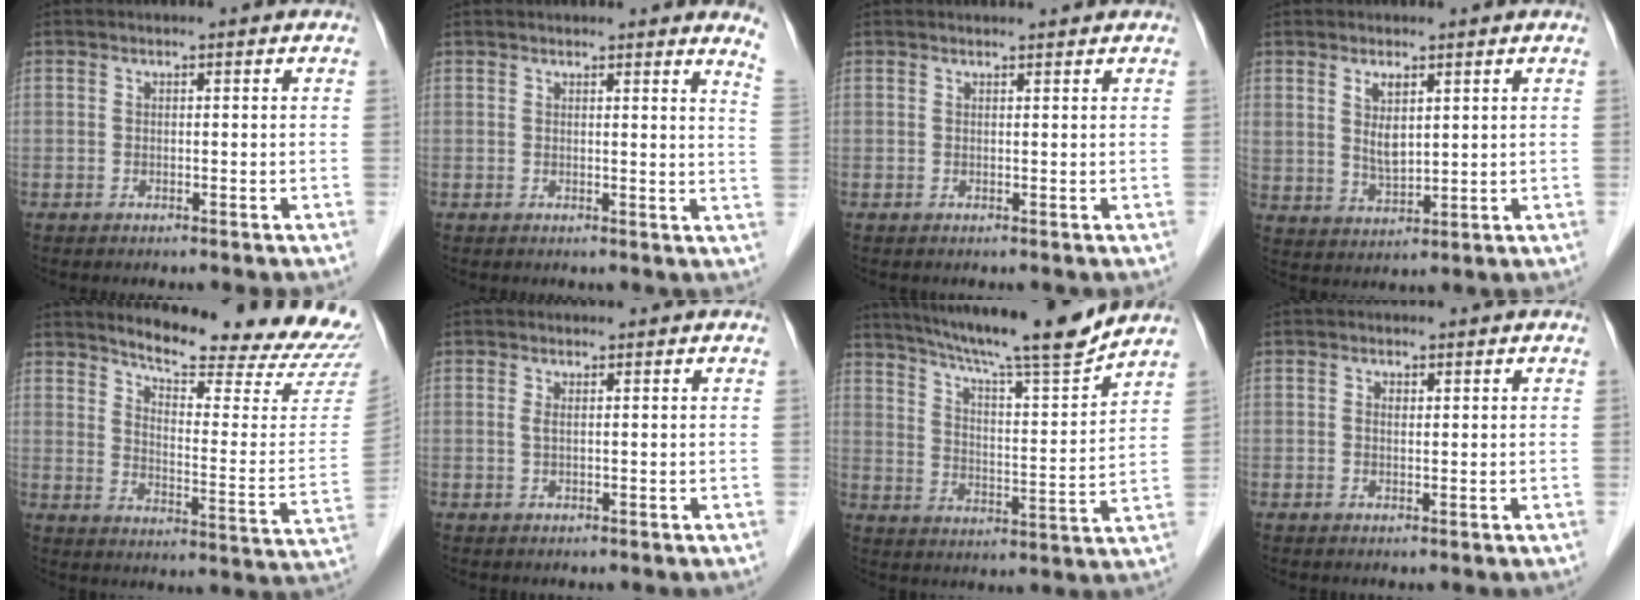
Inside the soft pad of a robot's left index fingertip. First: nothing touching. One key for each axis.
{"total": 5.4, "fx": 5.0, "fy": -0.5, "fz": 2.0, "tx": -0.020, "ty": -0.025, "tz": 0.031}
{"total": 2.5, "fx": 2.4, "fy": 0.0, "fz": 0.5, "tx": -0.008, "ty": 0.015, "tz": 0.031}
{"total": 4.5, "fx": 2.0, "fy": 1.9, "fz": 3.6, "tx": -0.075, "ty": -0.005, "tz": 0.046}
{"total": 20.7, "fx": 19.4, "fy": 1.6, "fz": 7.1, "tx": -0.099, "ty": -0.108, "tz": 0.235}
{"total": 0.7, "fx": 0.2, "fy": 0.1, "fz": 0.7, "tx": -0.022, "ty": -0.002, "tz": 0.003}
{"total": 16.2, "fx": 14.4, "fy": -0.7, "fz": 7.4, "tx": -0.123, "ty": -0.016, "tz": 0.217}
{"total": 0.8, "fx": 0.2, "fy": 0.5, "fz": 0.6, "tx": -0.015, "ty": 0.000, "tz": 0.004}